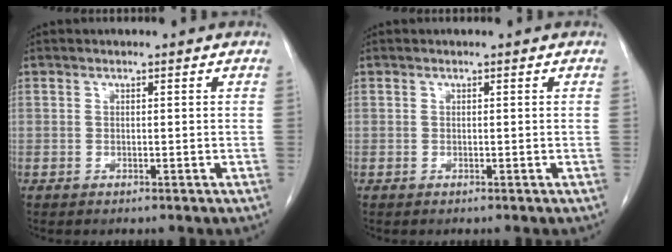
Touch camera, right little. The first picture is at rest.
{"total": 0.0}